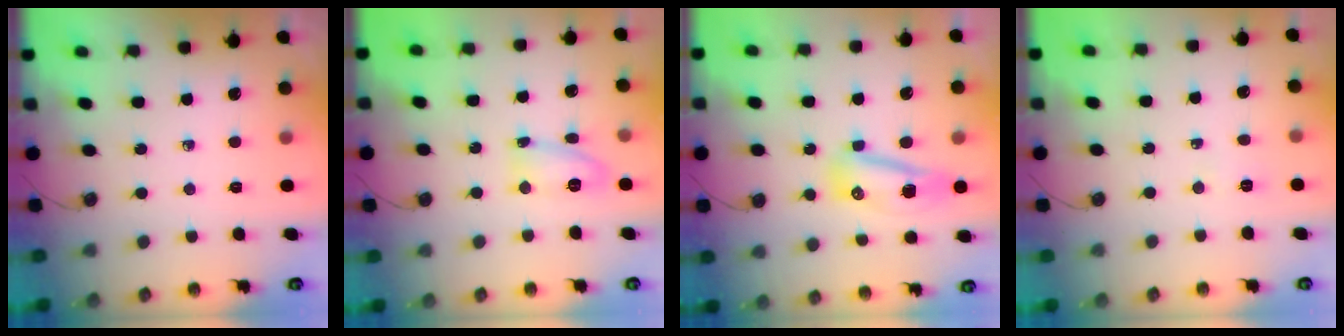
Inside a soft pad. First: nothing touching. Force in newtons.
{"total": 22.7, "press": 10.7, "slide": 20.0}
{"total": 16.3, "press": 11.1, "slide": 11.9}
{"total": 2.6, "press": 2.4, "slide": 0.9}